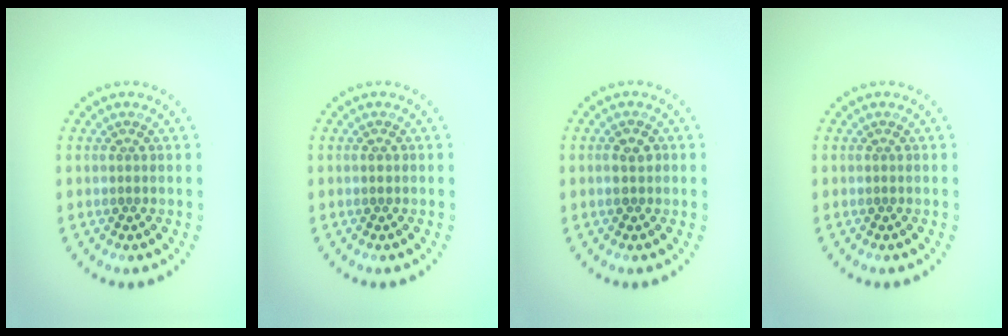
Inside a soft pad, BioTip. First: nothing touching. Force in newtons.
{"total": 0.8, "press": 0.8, "slide": 0.0}
{"total": 1.5, "press": 1.4, "slide": 0.3}
{"total": 0.0}